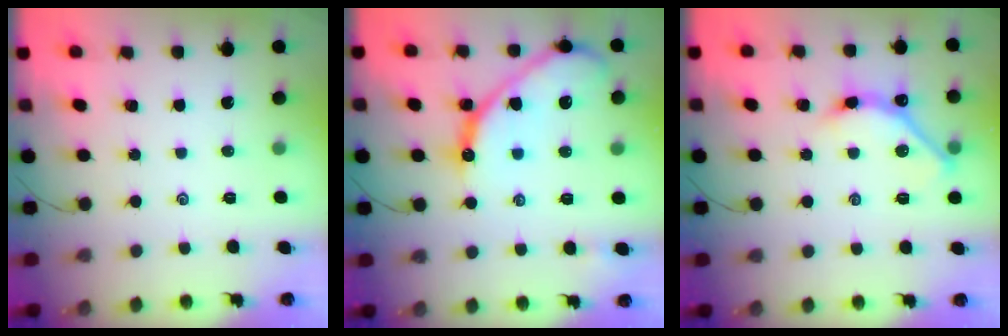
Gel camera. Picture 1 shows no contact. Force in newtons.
{"total": 14.2, "press": 14.2, "slide": 1.2}
{"total": 7.4, "press": 7.4, "slide": 0.7}